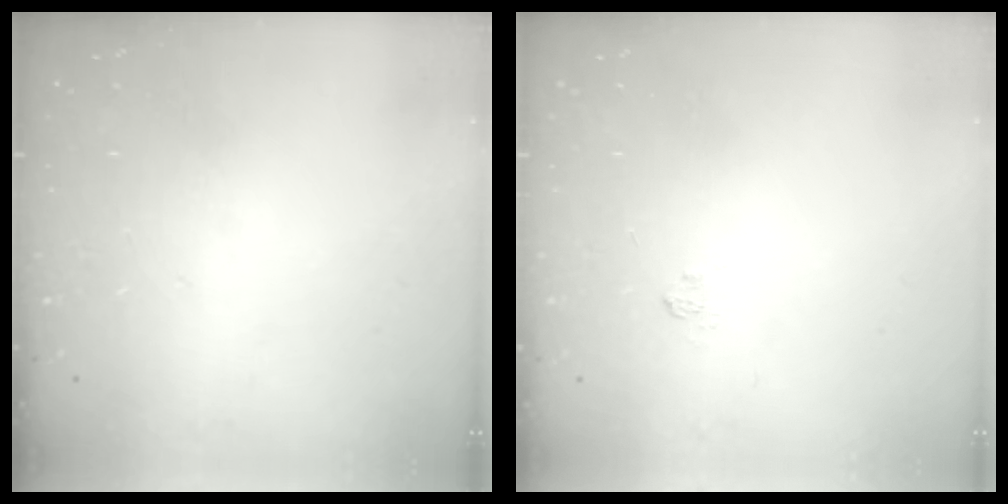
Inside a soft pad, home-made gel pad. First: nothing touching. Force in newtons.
{"total": 2.4, "press": 2.1, "slide": 1.3}